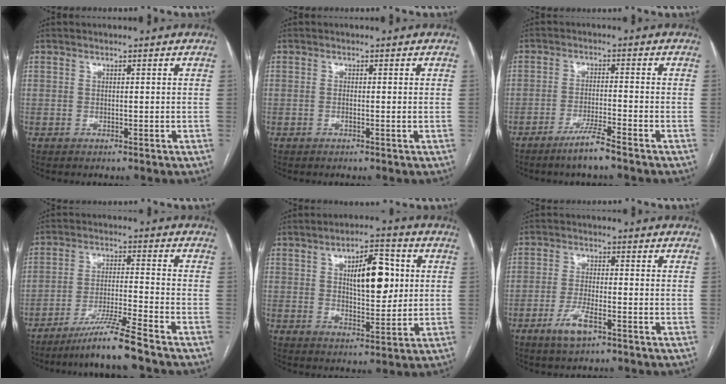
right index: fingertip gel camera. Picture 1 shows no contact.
{"total": 0.9, "force": [-0.2, 0.1, 0.9], "torque": [-0.015, 0.000, -0.003]}
{"total": 4.8, "force": [-3.7, -0.5, 3.0], "torque": [-0.058, -0.009, -0.071]}
{"total": 8.3, "force": [-6.8, -1.8, 4.5], "torque": [-0.079, -0.022, -0.124]}
{"total": 10.1, "force": [2.4, 3.7, 9.1], "torque": [-0.139, 0.011, 0.040]}
{"total": 4.9, "force": [-2.8, 1.0, 3.9], "torque": [-0.084, -0.004, -0.049]}